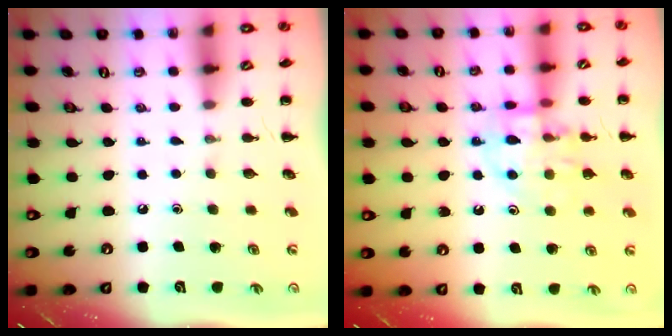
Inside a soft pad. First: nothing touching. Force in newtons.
{"total": 12.7, "press": 12.6, "slide": 1.4}